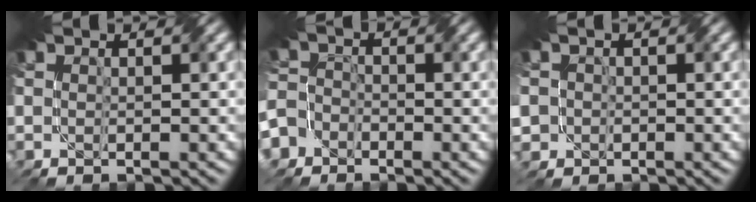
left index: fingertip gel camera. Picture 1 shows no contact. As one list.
[{"total": 5.4, "force": [-3.6, 3.9, 0.8], "torque": [-0.009, -0.003, -0.074]}, {"total": 3.7, "force": [-0.6, 3.6, 0.9], "torque": [-0.033, 0.010, -0.017]}]